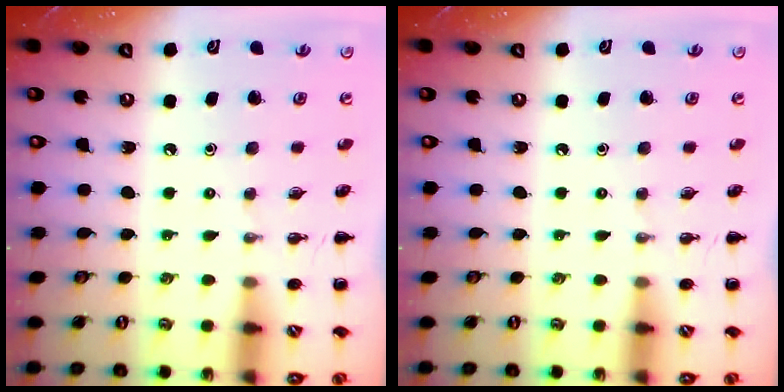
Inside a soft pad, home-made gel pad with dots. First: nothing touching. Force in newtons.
{"total": 0.0}